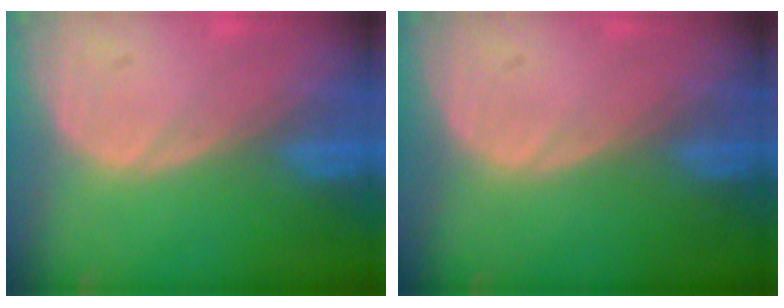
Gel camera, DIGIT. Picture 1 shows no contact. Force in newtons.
{"total": 0.0}